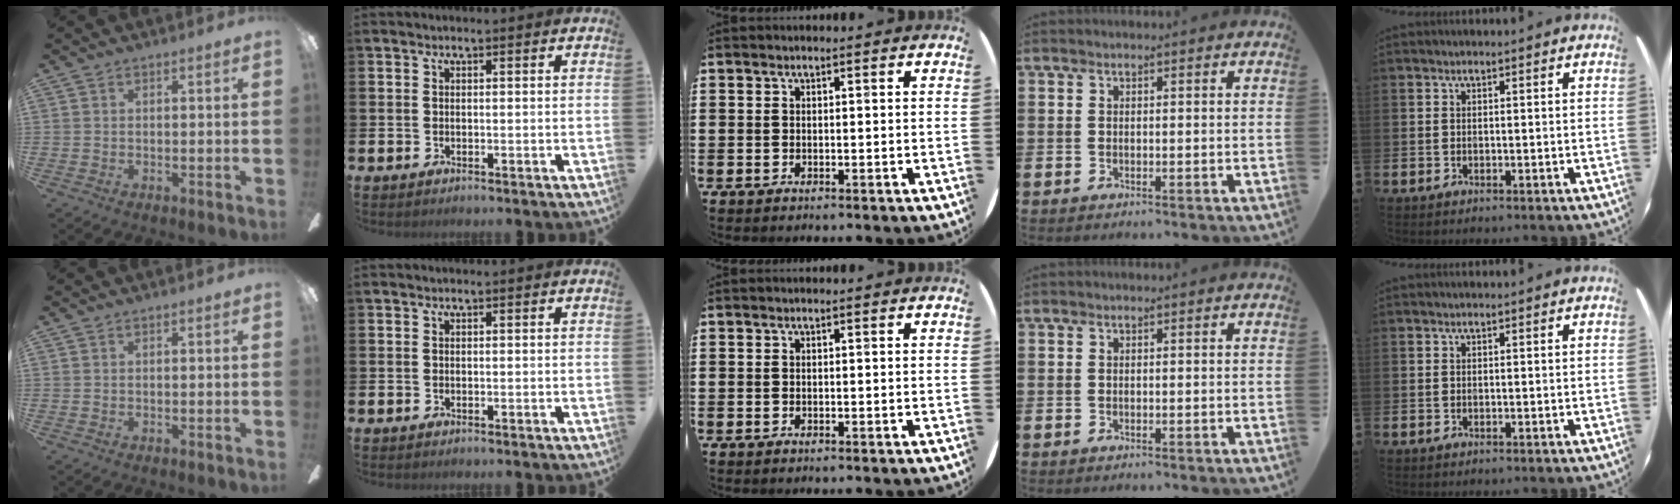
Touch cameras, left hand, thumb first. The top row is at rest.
{}